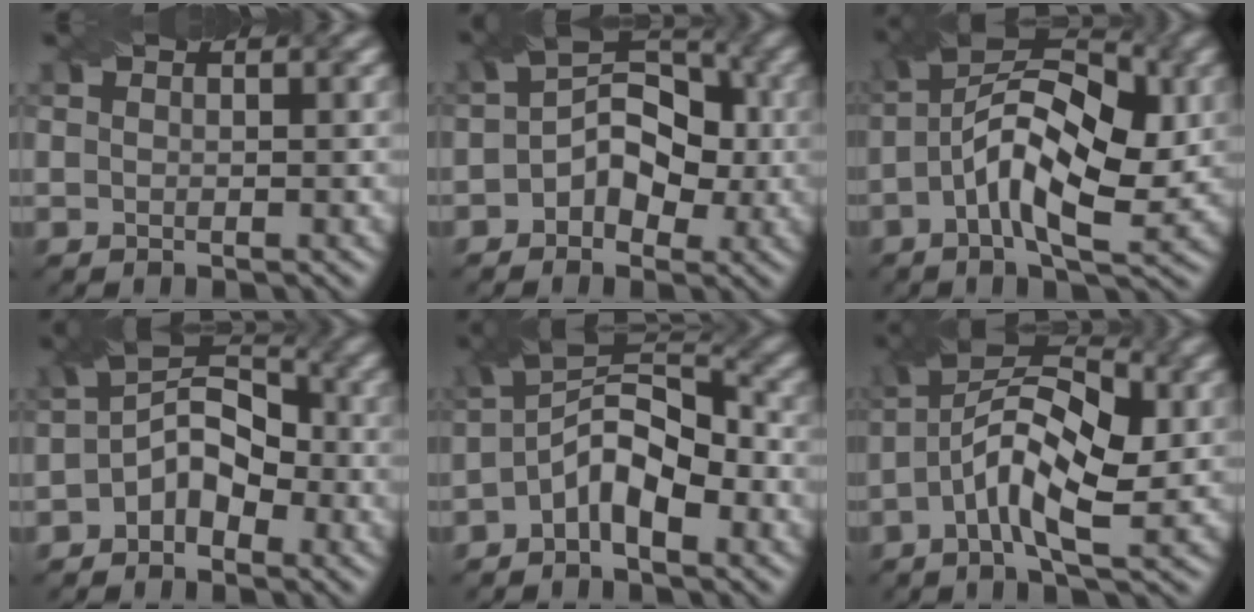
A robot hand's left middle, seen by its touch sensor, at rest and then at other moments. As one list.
[{"total": 5.7, "force": [-0.7, 4.0, 4.0], "torque": [-0.036, 0.014, -0.021]}, {"total": 10.3, "force": [-0.6, 4.7, 9.1], "torque": [-0.159, 0.016, -0.017]}, {"total": 4.9, "force": [-1.5, 3.3, 3.3], "torque": [-0.048, 0.010, -0.034]}, {"total": 6.6, "force": [-1.8, 3.1, 5.6], "torque": [-0.095, 0.020, -0.041]}, {"total": 8.5, "force": [-1.0, 3.5, 7.6], "torque": [-0.140, 0.024, -0.027]}]